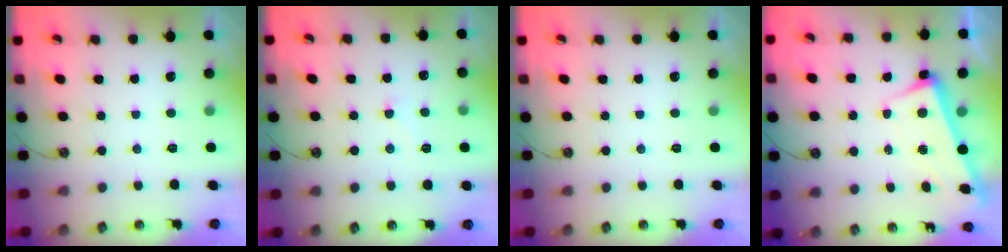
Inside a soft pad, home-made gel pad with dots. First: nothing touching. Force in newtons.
{"total": 3.5, "press": 3.5, "slide": 0.3}
{"total": 0.0}
{"total": 2.4, "press": 2.2, "slide": 1.1}